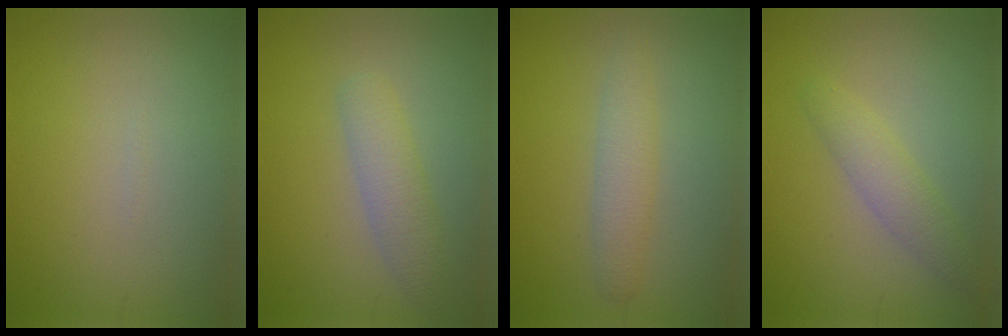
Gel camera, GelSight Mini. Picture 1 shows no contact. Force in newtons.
{"total": 2.7, "press": 2.7, "slide": 0.1}
{"total": 2.5, "press": 2.5, "slide": 0.2}
{"total": 2.4, "press": 2.4, "slide": 0.1}